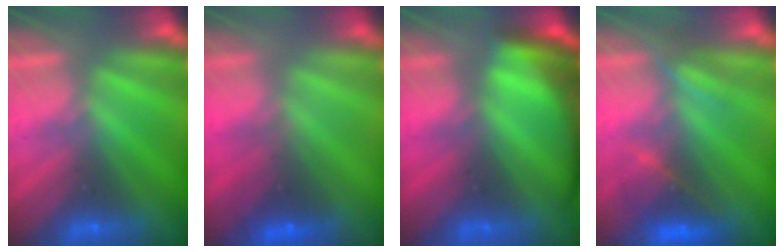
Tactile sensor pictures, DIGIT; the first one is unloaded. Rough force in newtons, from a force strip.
{"total": 2.2}
{"total": 7.6}
{"total": 3.0}